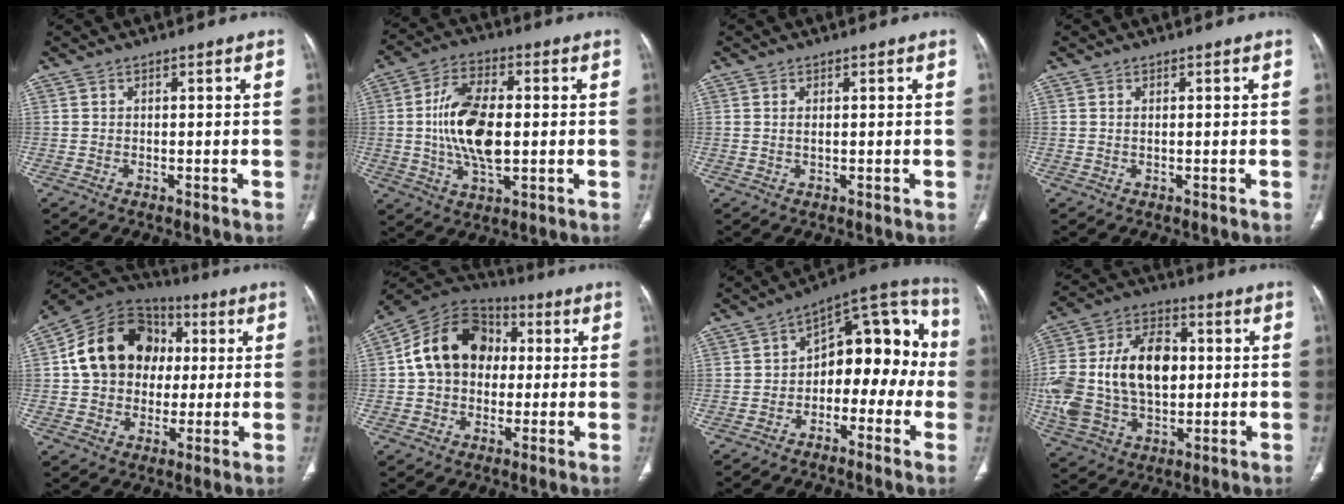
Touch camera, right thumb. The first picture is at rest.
{"total": 14.4, "force": [0.0, 7.3, 12.5], "torque": [-0.234, 0.005, 0.000]}
{"total": 1.0, "force": [0.2, 0.4, 0.9], "torque": [-0.023, 0.000, 0.007]}
{"total": 0.5, "force": [0.2, 0.2, 0.5], "torque": [-0.015, 0.000, 0.004]}
{"total": 18.4, "force": [2.3, 15.1, 10.3], "torque": [-0.147, 0.025, 0.036]}
{"total": 16.4, "force": [1.7, 12.8, 10.0], "torque": [-0.142, 0.032, 0.021]}
{"total": 16.2, "force": [-1.6, 9.8, 12.8], "torque": [-0.115, 0.060, -0.038]}
{"total": 24.6, "force": [1.1, 16.2, 18.5], "torque": [-0.390, 0.015, 0.031]}